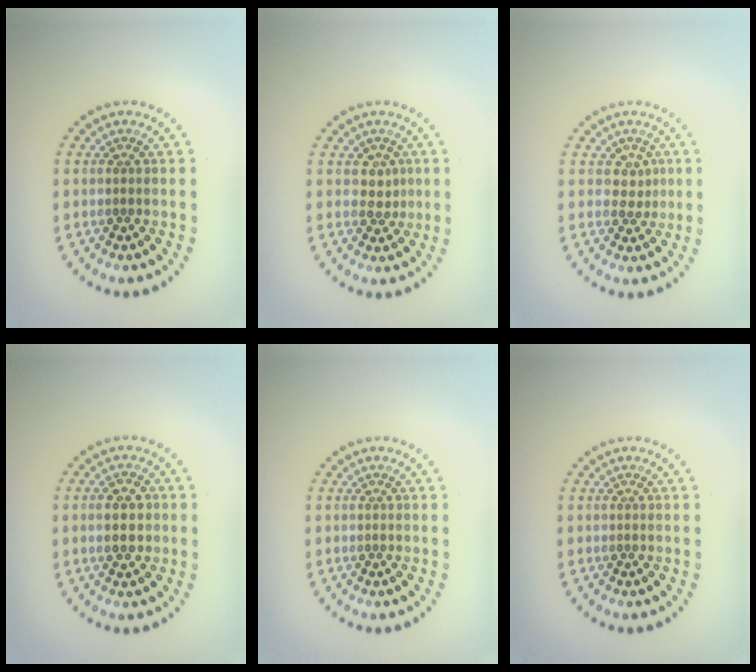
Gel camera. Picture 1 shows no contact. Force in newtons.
{"total": 1.7, "press": 1.3, "slide": 1.0}
{"total": 1.6, "press": 1.3, "slide": 0.9}
{"total": 3.2, "press": 3.2, "slide": 0.2}
{"total": 0.0}
{"total": 0.0}